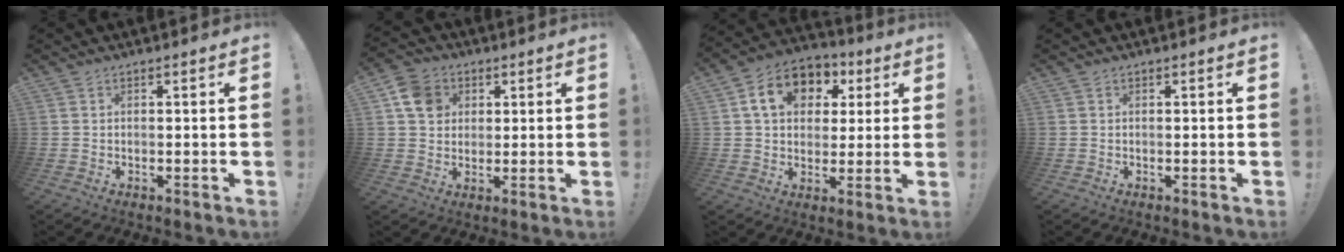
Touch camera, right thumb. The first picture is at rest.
{"total": 9.2, "force": [3.3, 7.8, 3.5], "torque": [-0.046, -0.005, 0.068]}
{"total": 13.7, "force": [4.5, 10.8, 7.2], "torque": [-0.107, -0.001, 0.088]}
{"total": 0.0}